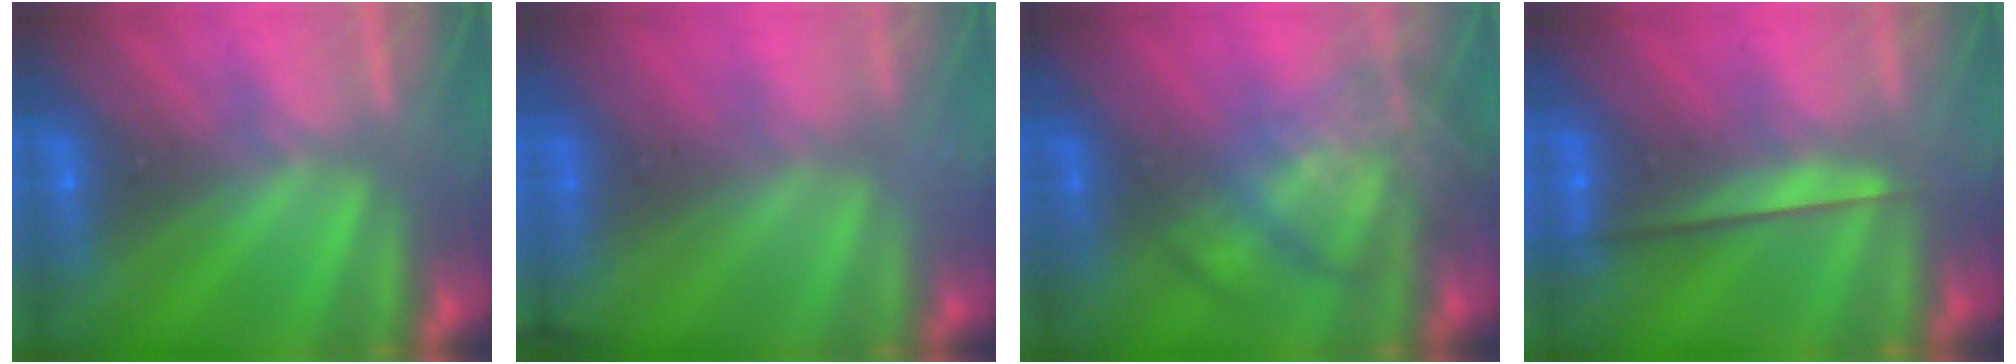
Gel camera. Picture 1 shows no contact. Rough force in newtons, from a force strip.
{"total": 6.9}
{"total": 3.9}
{"total": 2.2}